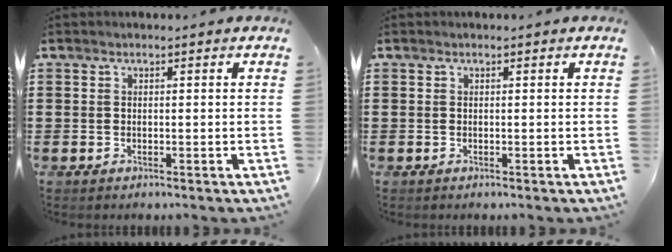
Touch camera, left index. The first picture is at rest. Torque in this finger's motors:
{"motor_torque": [0.01, 0.00, 0.00, 0.01]}